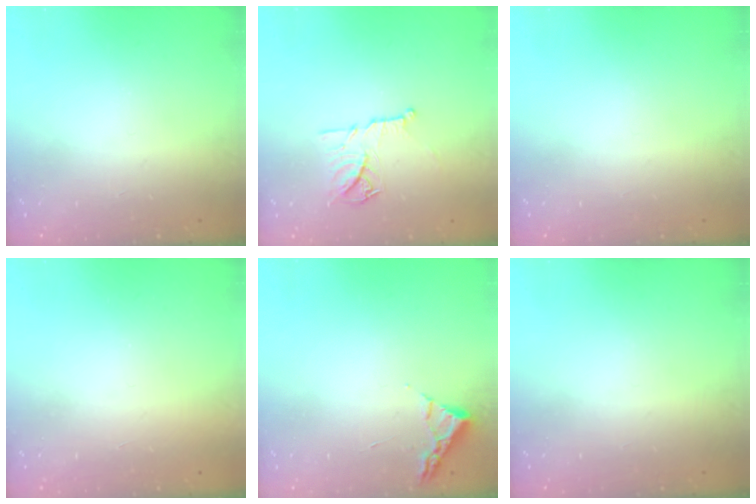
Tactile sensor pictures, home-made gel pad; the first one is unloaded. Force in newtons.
{"total": 11.4, "press": 11.4, "slide": 0.6}
{"total": 0.0}
{"total": 1.6, "press": 1.6, "slide": 0.1}
{"total": 3.0, "press": 2.9, "slide": 0.4}
{"total": 0.0}